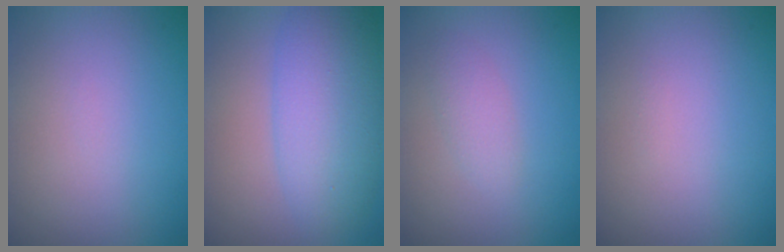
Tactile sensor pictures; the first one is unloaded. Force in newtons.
{"total": 6.9, "press": 6.9, "slide": 0.2}
{"total": 1.5, "press": 1.5, "slide": 0.1}
{"total": 0.0}